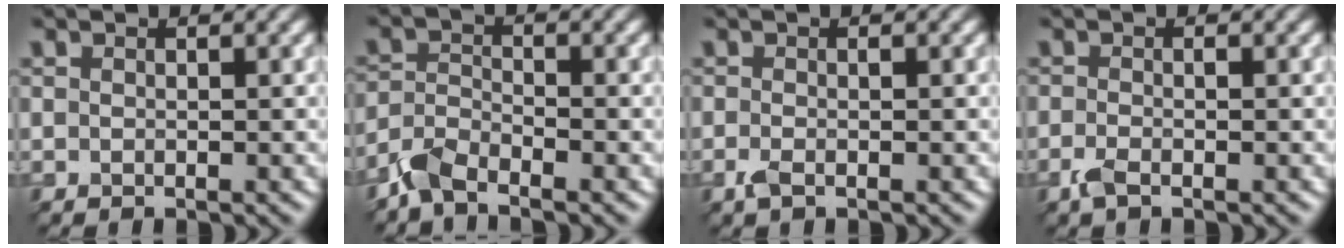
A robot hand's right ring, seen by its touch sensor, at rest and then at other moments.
{"total": 3.3, "force": [-2.8, 1.2, 1.4], "torque": [-0.026, 0.000, -0.069]}
{"total": 0.9, "force": [-0.4, 0.2, 0.7], "torque": [-0.020, -0.001, -0.018]}
{"total": 1.2, "force": [-0.7, 0.3, 0.9], "torque": [-0.025, -0.002, -0.026]}